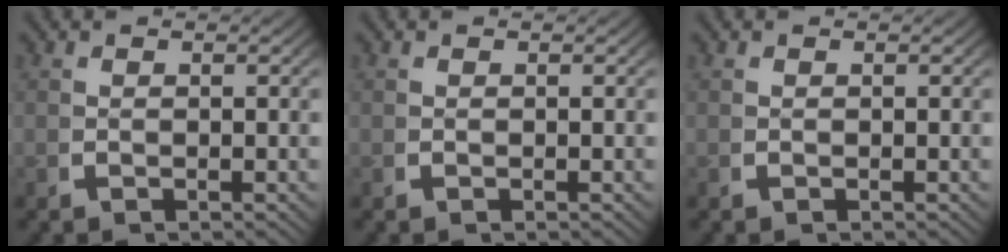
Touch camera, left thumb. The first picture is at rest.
{"total": 0.0}
{"total": 0.0}